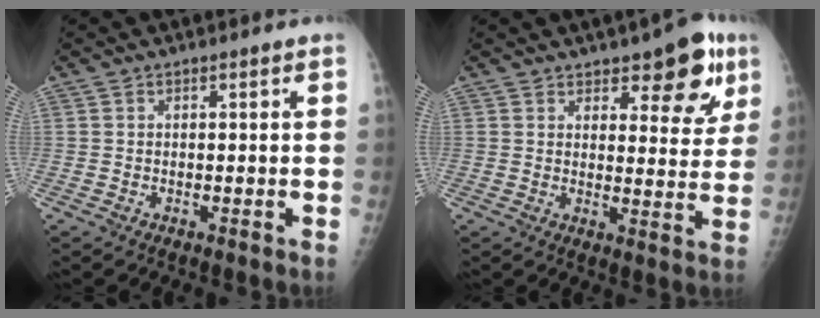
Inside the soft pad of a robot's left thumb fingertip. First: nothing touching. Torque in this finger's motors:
{"motor_torque": [0.20, 0.27, 0.13, -0.04, 0.08]}